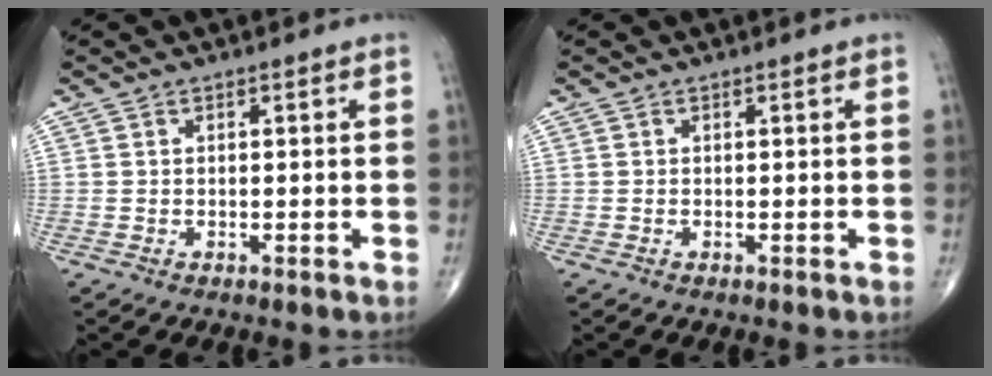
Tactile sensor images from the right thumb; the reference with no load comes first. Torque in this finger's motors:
{"motor_torque": [0.87, -0.06, 0.01, -0.01, 0.08]}